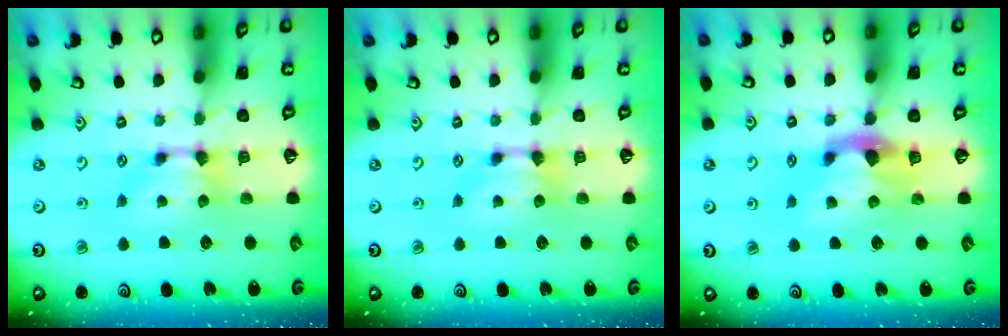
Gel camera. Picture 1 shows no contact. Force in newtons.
{"total": 0.0}
{"total": 2.9, "press": 2.6, "slide": 1.3}